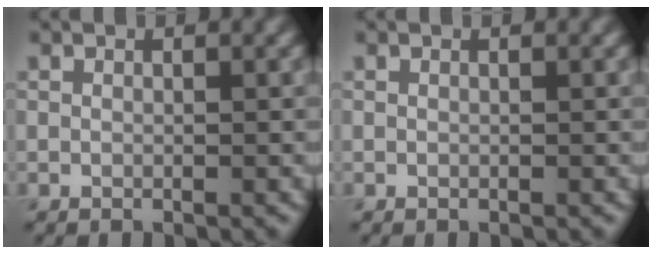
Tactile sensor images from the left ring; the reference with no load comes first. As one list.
[{"total": 0.0}]